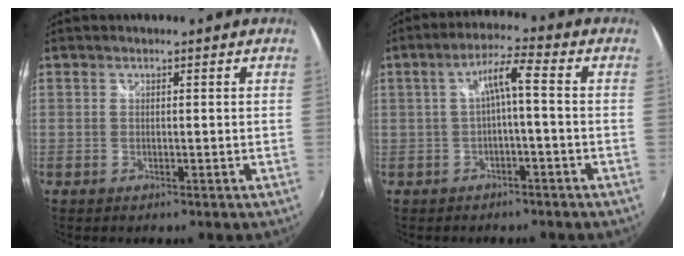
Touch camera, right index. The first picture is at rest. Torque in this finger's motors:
{"motor_torque": [0.56, -0.09, 0.34, 0.09]}